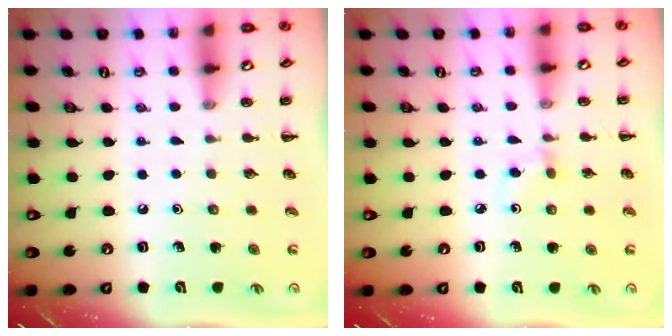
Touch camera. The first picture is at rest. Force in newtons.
{"total": 3.4, "press": 3.1, "slide": 1.4}